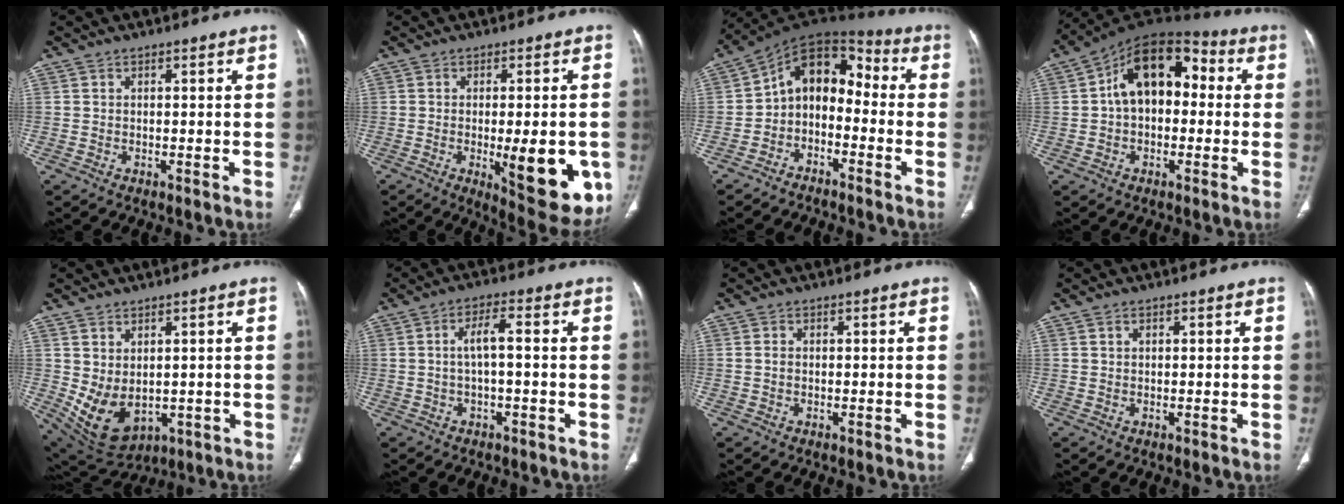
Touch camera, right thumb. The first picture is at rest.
{"total": 15.4, "force": [-3.6, 5.2, 14.1], "torque": [-0.152, -0.019, -0.032]}
{"total": 11.2, "force": [-2.9, 7.8, 7.5], "torque": [-0.085, 0.072, -0.066]}
{"total": 14.7, "force": [1.5, 9.4, 11.1], "torque": [-0.139, 0.044, 0.008]}
{"total": 10.0, "force": [-0.3, 6.6, 7.5], "torque": [-0.124, -0.010, 0.031]}
{"total": 4.5, "force": [0.0, 1.1, 4.3], "torque": [-0.093, 0.015, -0.003]}
{"total": 0.9, "force": [0.0, 0.7, 0.6], "torque": [-0.011, 0.001, -0.001]}
{"total": 0.7, "force": [0.4, 0.4, 0.4], "torque": [-0.007, -0.001, 0.008]}